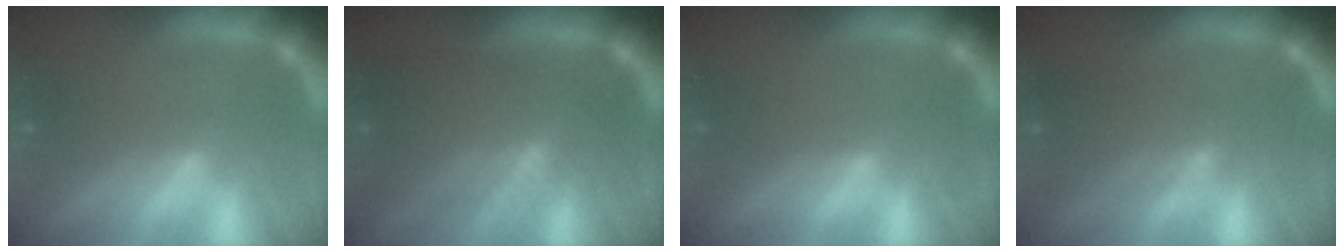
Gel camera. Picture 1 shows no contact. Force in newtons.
{"total": 7.5}
{"total": 0.0}
{"total": 4.1}